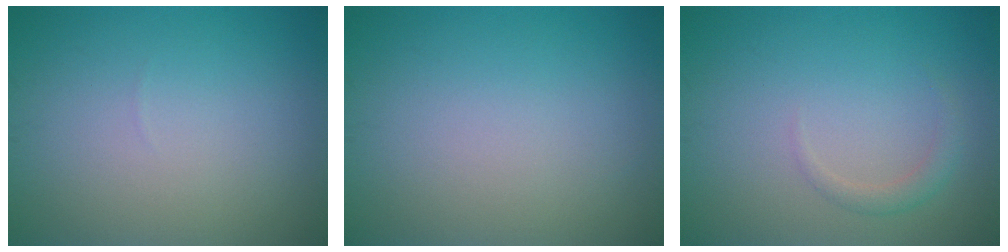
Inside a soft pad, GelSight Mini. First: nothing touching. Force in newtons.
{"total": 0.0}
{"total": 1.3, "press": 1.3, "slide": 0.1}